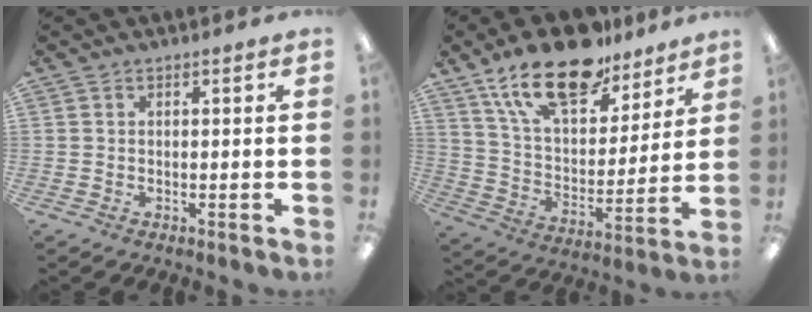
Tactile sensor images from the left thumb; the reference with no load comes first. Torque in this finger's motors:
{"motor_torque": [0.53, 0.50, 1.48, -1.29, 0.37]}